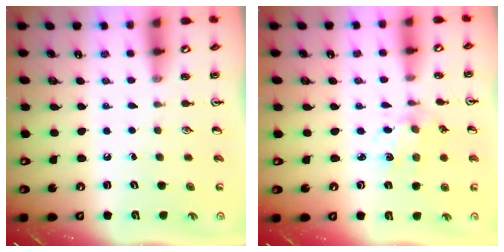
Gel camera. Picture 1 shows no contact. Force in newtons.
{"total": 2.6, "press": 2.6, "slide": 0.4}